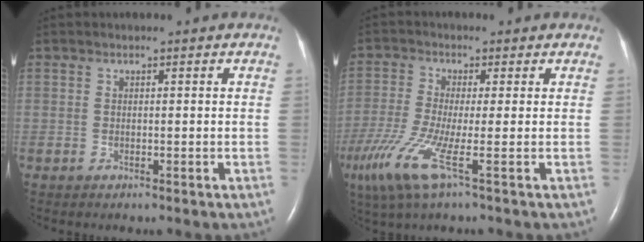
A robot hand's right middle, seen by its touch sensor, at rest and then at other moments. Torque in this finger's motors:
{"motor_torque": [0.29, -0.19, 0.70, 0.21]}